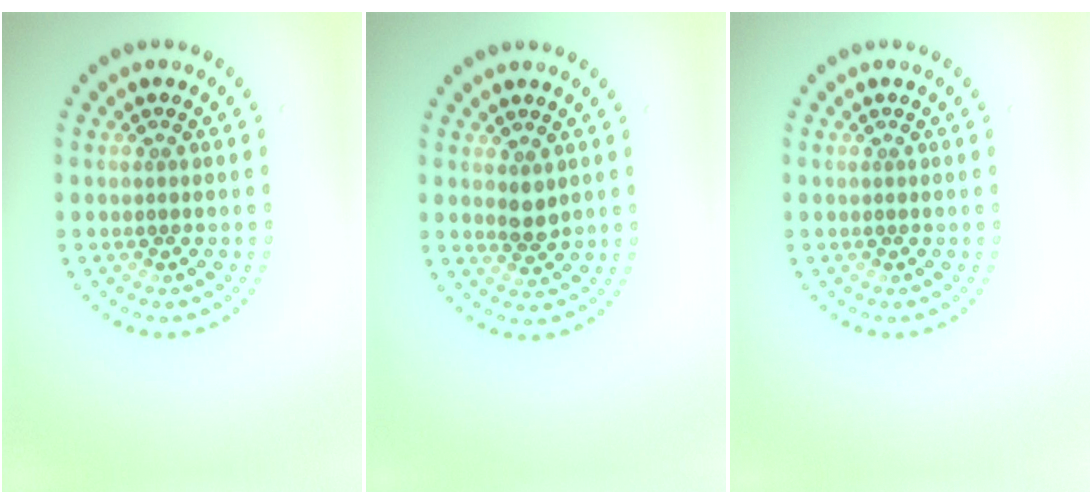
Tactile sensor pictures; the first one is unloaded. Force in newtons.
{"total": 1.6, "press": 1.5, "slide": 0.6}
{"total": 0.0}